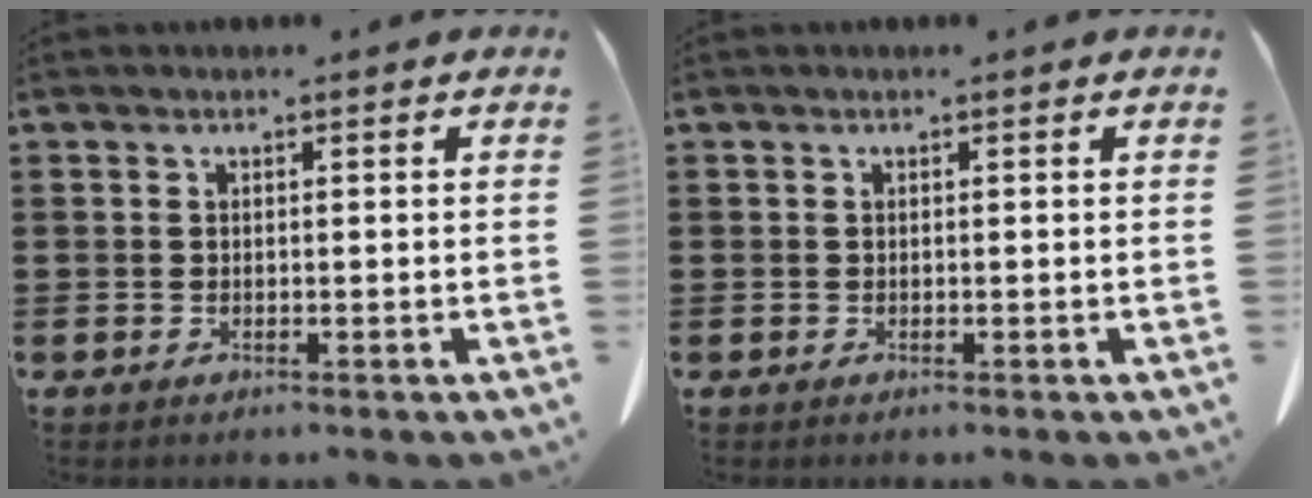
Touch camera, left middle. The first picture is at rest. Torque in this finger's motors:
{"motor_torque": [0.12, -0.15, 0.04, 0.01]}